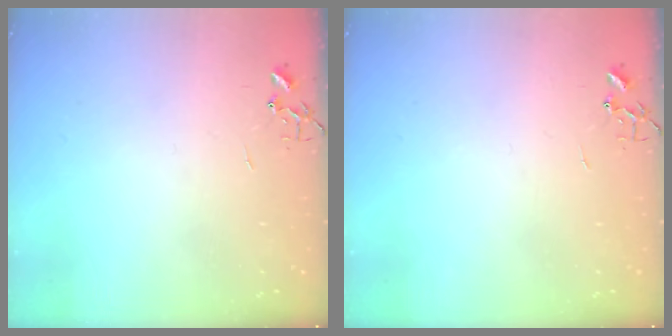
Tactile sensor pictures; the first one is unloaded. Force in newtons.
{"total": 0.0}